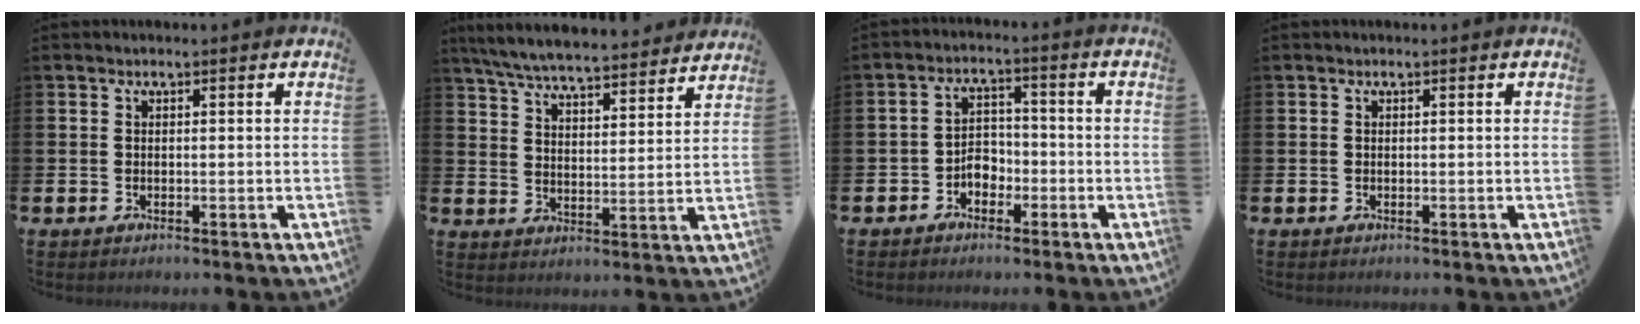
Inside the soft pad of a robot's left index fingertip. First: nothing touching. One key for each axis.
{"total": 6.9, "fx": 6.7, "fy": 0.5, "fz": 1.7, "tx": -0.061, "ty": -0.045, "tz": 0.119}
{"total": 3.3, "fx": -1.9, "fy": 2.3, "fz": 1.2, "tx": -0.026, "ty": 0.007, "tz": -0.044}
{"total": 0.0}